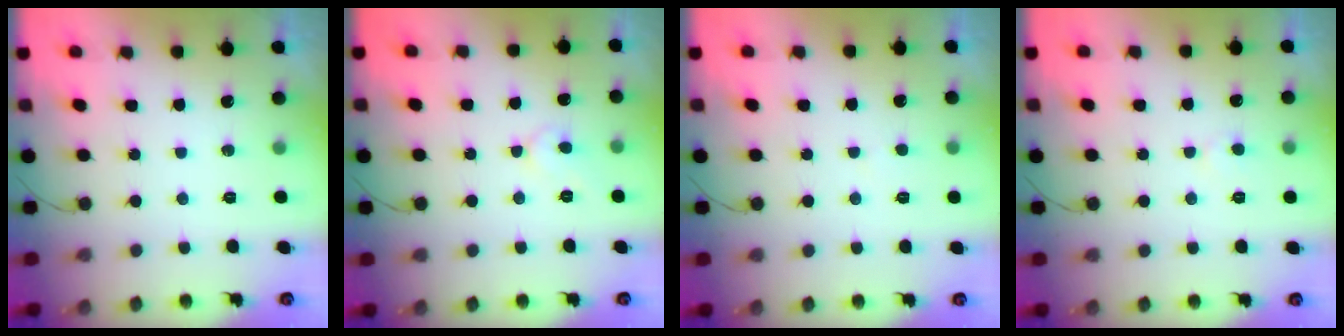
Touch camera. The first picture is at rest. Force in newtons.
{"total": 4.6, "press": 4.6, "slide": 0.4}
{"total": 1.7, "press": 1.7, "slide": 0.2}
{"total": 3.4, "press": 3.4, "slide": 0.3}